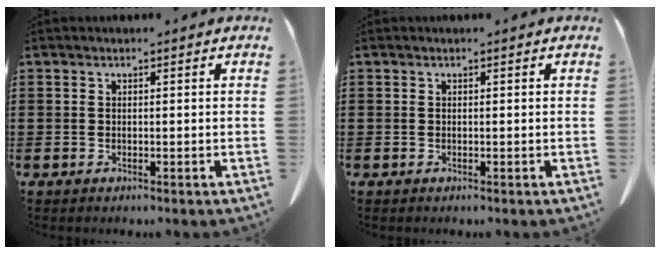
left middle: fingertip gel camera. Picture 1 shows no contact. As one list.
[{"total": 0.0}]